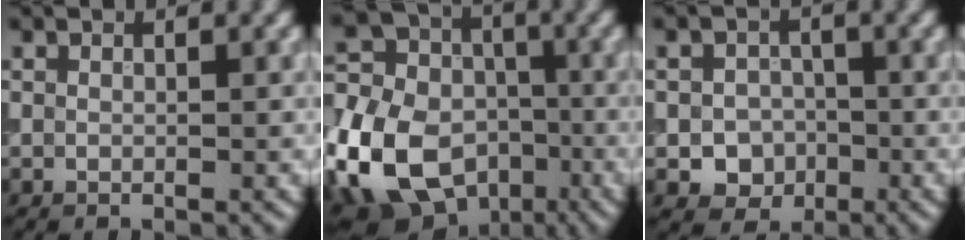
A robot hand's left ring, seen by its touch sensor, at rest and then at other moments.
{"total": 14.4, "force": [-5.9, 10.3, 8.0], "torque": [-0.192, -0.015, -0.117]}
{"total": 3.4, "force": [-1.0, 2.9, 1.4], "torque": [-0.007, -0.003, -0.020]}